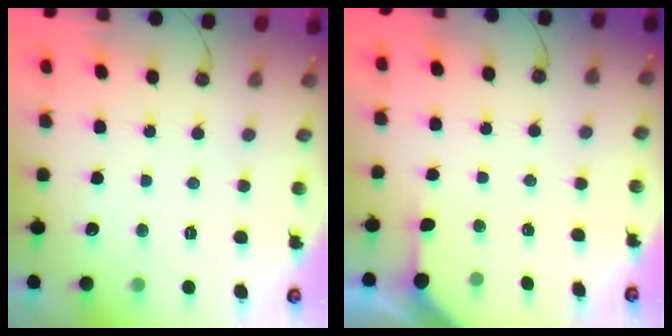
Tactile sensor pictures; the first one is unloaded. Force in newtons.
{"total": 2.8, "press": 2.8, "slide": 0.3}